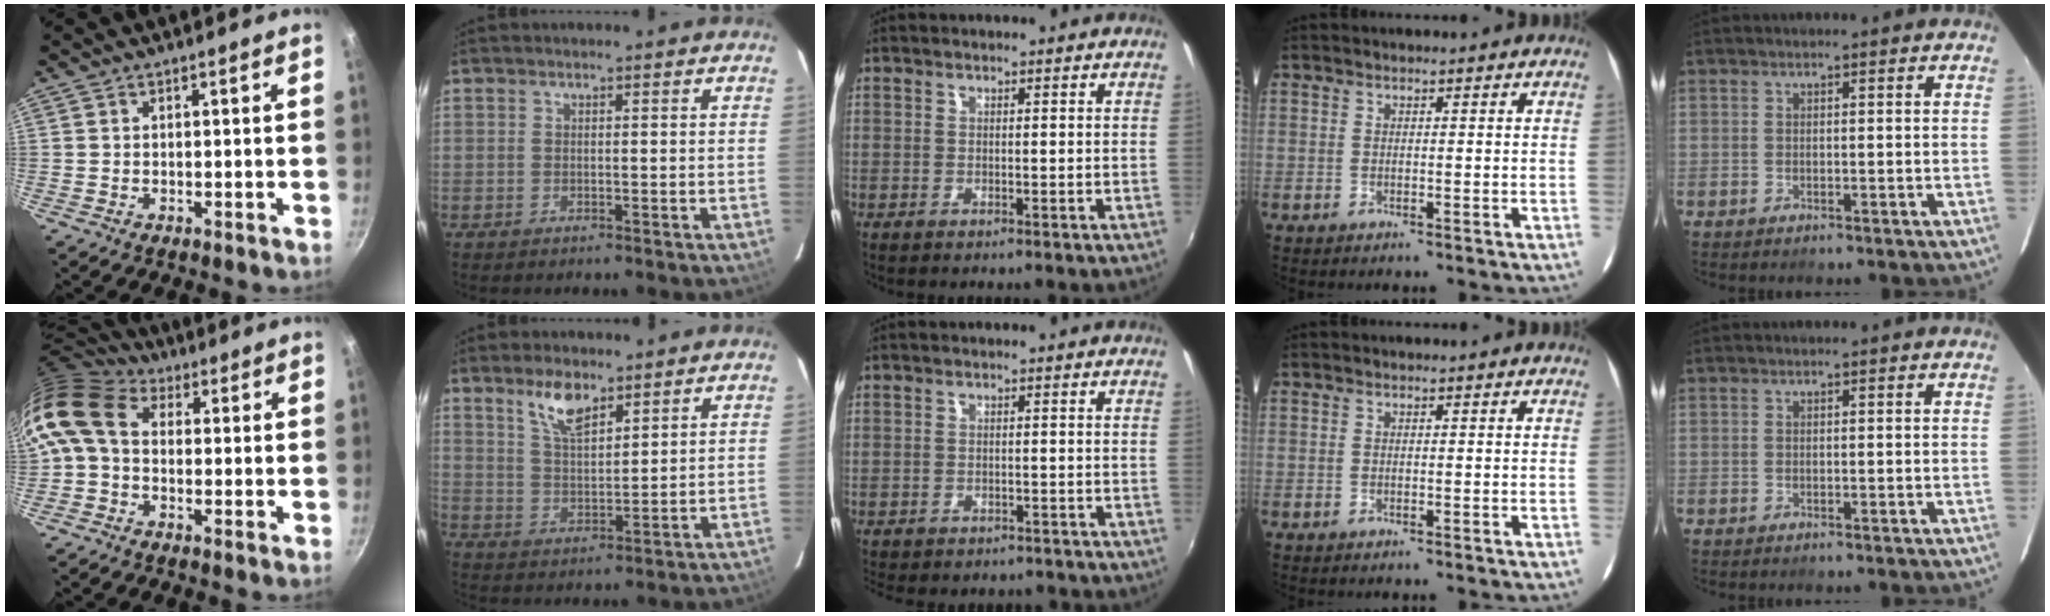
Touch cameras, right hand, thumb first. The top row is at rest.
{"thumb": {"total": 10.1, "force": [0.6, 7.5, 6.7], "torque": [-0.130, 0.026, -0.008]}, "index": {"total": 7.2, "force": [5.0, 2.8, 4.5], "torque": [-0.077, 0.001, 0.099]}, "middle": {"total": 8.5, "force": [-7.5, 2.9, 2.8], "torque": [-0.068, -0.015, -0.100]}}